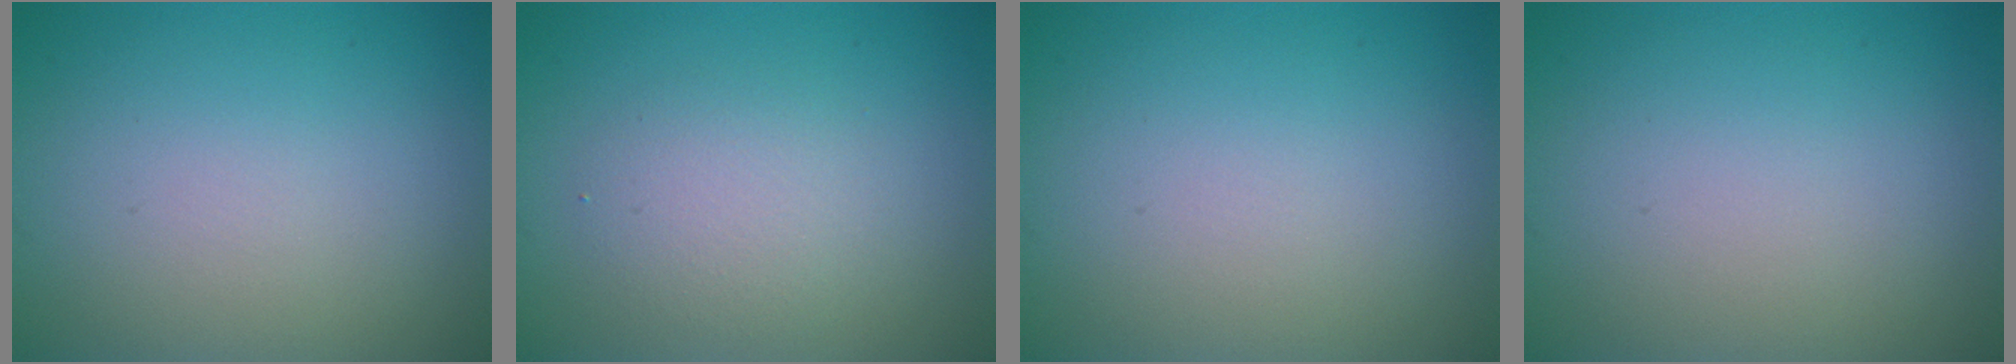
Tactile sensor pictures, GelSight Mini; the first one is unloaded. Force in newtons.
{"total": 2.5, "press": 2.5, "slide": 0.2}
{"total": 0.0}
{"total": 0.0}